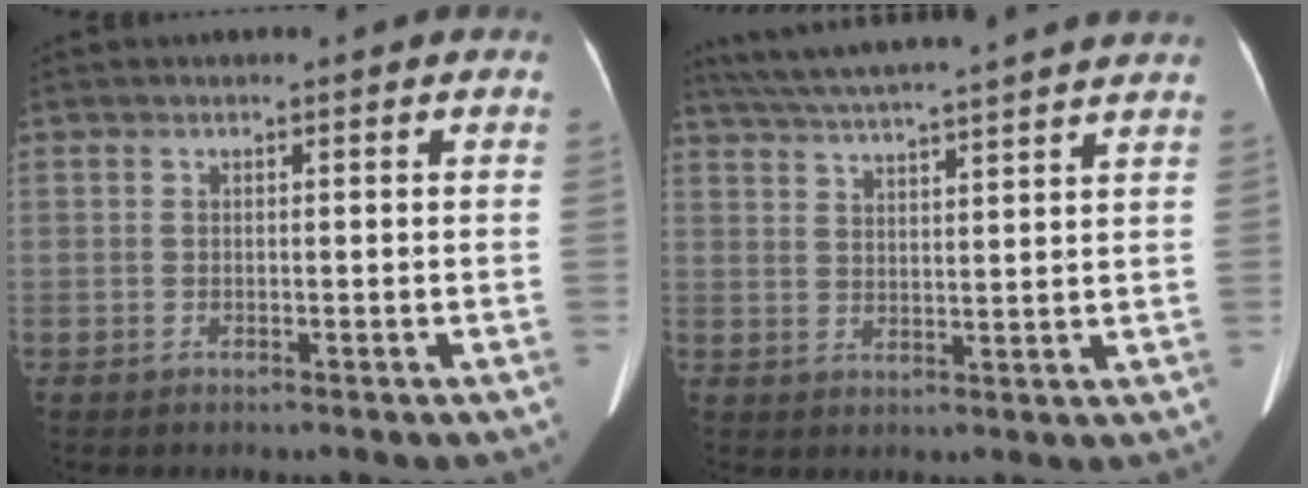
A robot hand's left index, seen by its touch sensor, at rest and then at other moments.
{"total": 18.9, "force": [17.0, -0.5, 8.4], "torque": [-0.149, 0.014, 0.235]}